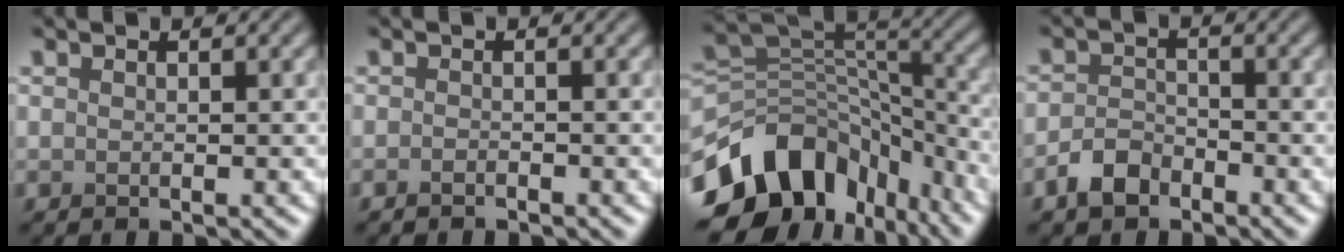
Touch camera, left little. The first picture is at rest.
{"total": 0.7, "force": [-0.6, 0.1, 0.3], "torque": [-0.005, -0.001, -0.010]}
{"total": 13.6, "force": [-7.7, 9.1, 6.7], "torque": [-0.145, 0.008, -0.131]}
{"total": 2.6, "force": [-1.9, 1.5, 1.1], "torque": [-0.018, 0.007, -0.042]}